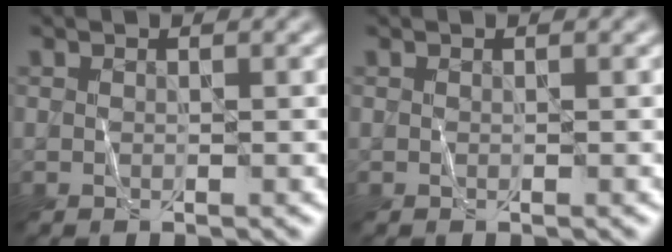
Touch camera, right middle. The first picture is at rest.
{"total": 0.0}